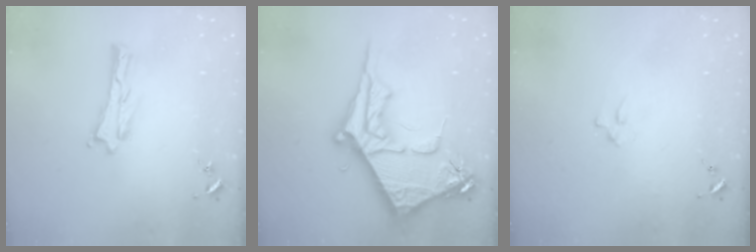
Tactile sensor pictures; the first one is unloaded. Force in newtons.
{"total": 10.4, "press": 10.4, "slide": 0.9}
{"total": 2.3, "press": 2.3, "slide": 0.3}